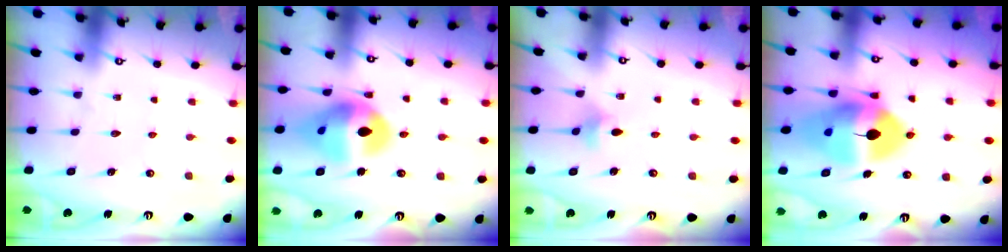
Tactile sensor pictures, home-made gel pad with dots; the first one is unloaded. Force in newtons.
{"total": 15.3, "press": 15.3, "slide": 1.3}
{"total": 5.1, "press": 5.0, "slide": 0.8}
{"total": 15.9, "press": 15.8, "slide": 2.0}